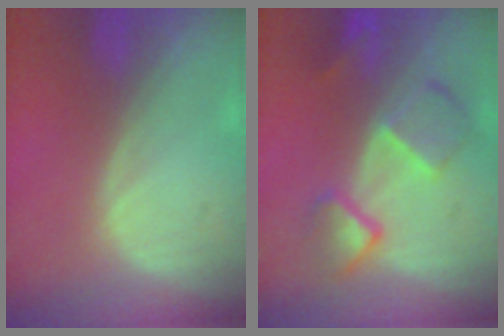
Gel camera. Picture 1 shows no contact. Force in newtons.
{"total": 7.6, "press": 6.7, "slide": 3.7}